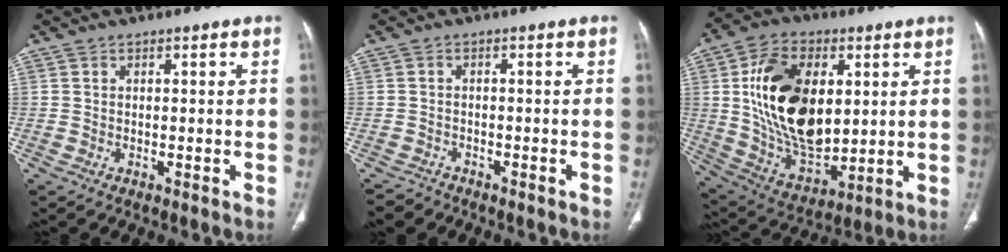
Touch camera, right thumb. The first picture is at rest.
{"total": 2.4, "force": [-2.0, 1.2, -0.4], "torque": [0.001, 0.006, -0.037]}
{"total": 22.3, "force": [4.0, 13.5, 17.3], "torque": [-0.279, -0.015, 0.085]}